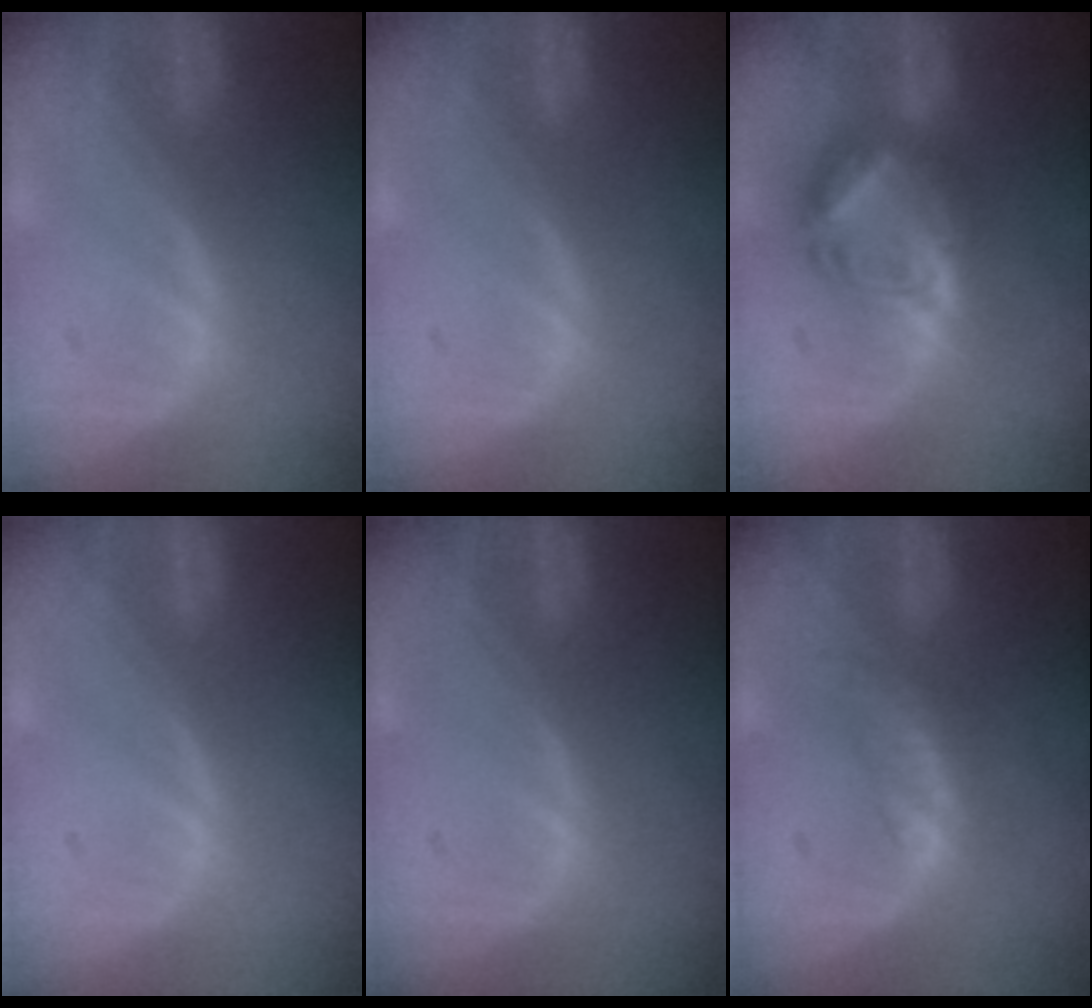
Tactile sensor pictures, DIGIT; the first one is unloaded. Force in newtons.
{"total": 0.0}
{"total": 7.8, "press": 6.8, "slide": 3.8}
{"total": 0.0}
{"total": 0.0}
{"total": 2.3, "press": 2.3, "slide": 0.2}